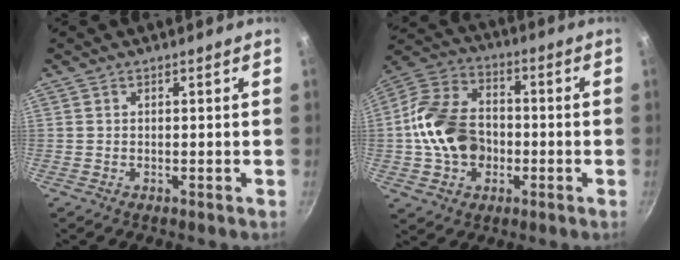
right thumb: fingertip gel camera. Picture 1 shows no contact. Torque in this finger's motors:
{"motor_torque": [-0.61, 1.28, 1.32, 0.02, 0.12]}